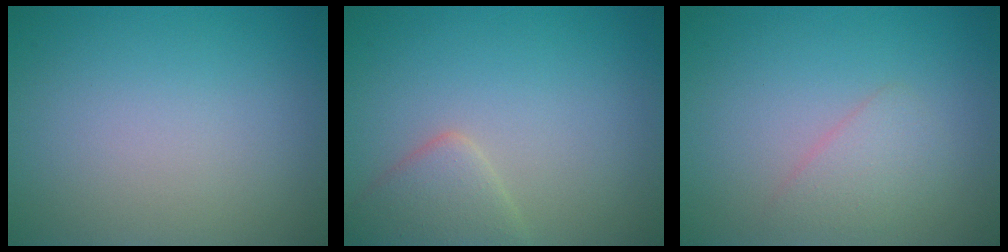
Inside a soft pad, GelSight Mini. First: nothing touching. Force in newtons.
{"total": 2.9, "press": 2.9, "slide": 0.2}
{"total": 1.9, "press": 1.8, "slide": 0.1}